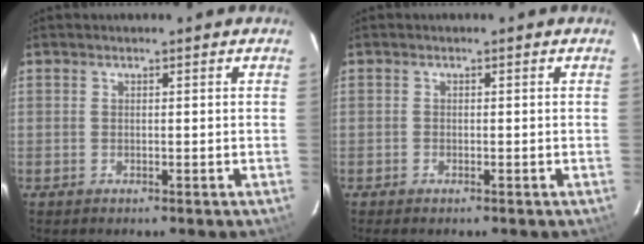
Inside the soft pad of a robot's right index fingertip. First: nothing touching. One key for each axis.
{"total": 0.6, "fx": -0.5, "fy": 0.2, "fz": 0.2, "tx": -0.006, "ty": -0.002, "tz": -0.012}